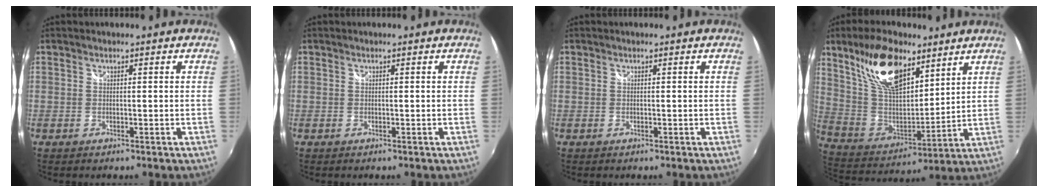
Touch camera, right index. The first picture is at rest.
{"total": 0.0}
{"total": 0.0}
{"total": 19.3, "force": [11.3, 9.1, 12.7], "torque": [-0.251, 0.021, 0.222]}